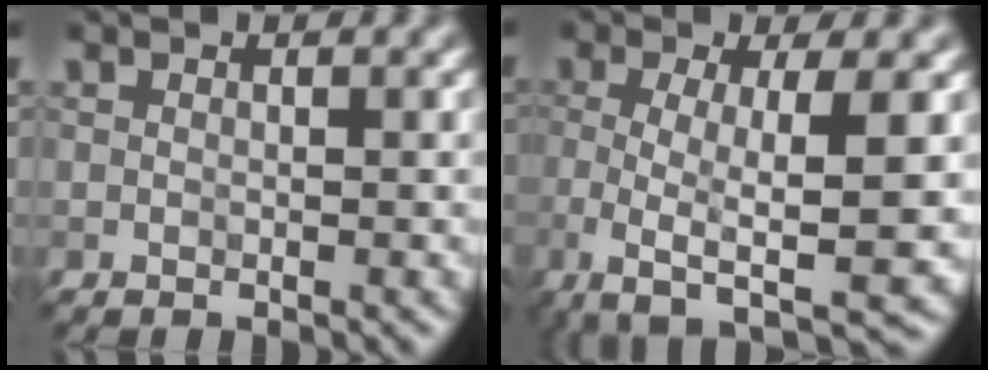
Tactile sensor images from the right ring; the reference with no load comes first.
{"total": 8.0, "force": [-2.1, 2.3, 7.4], "torque": [-0.112, -0.017, -0.041]}